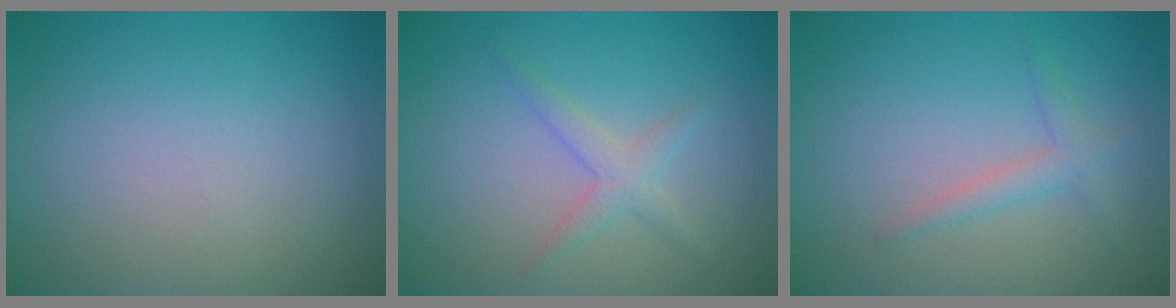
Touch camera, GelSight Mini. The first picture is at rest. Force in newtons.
{"total": 1.9, "press": 1.9, "slide": 0.1}
{"total": 1.6, "press": 1.6, "slide": 0.0}